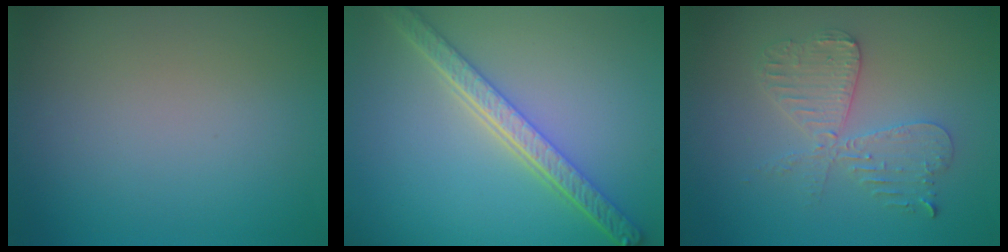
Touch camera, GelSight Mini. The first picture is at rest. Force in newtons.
{"total": 5.1, "press": 4.0, "slide": 3.2}
{"total": 4.1, "press": 3.6, "slide": 2.0}